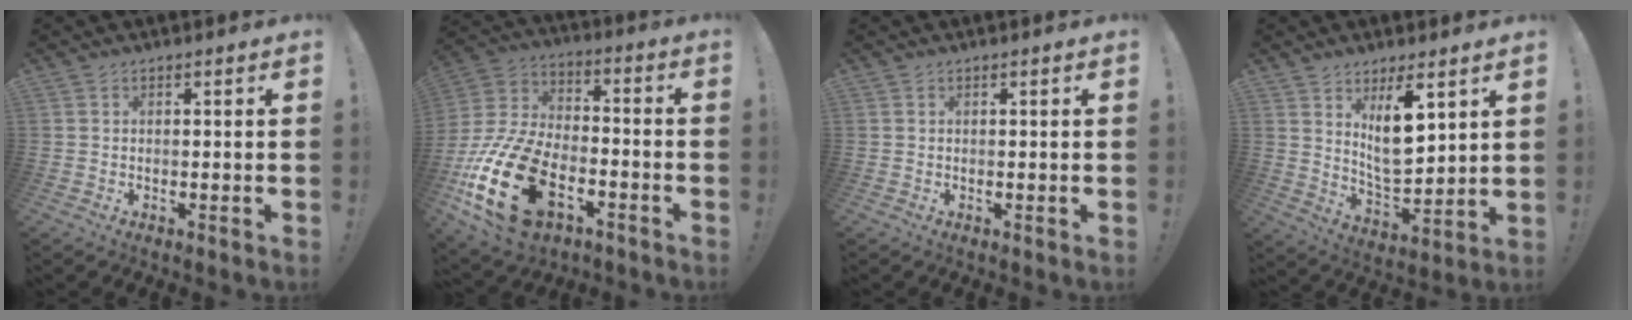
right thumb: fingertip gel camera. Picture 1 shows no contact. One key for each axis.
{"total": 25.5, "fx": -9.9, "fy": 15.3, "fz": 17.9, "tx": -0.352, "ty": 0.060, "tz": -0.157}
{"total": 0.0}
{"total": 11.2, "fx": 5.9, "fy": 4.8, "fz": 8.2, "tx": -0.127, "ty": -0.039, "tz": 0.109}